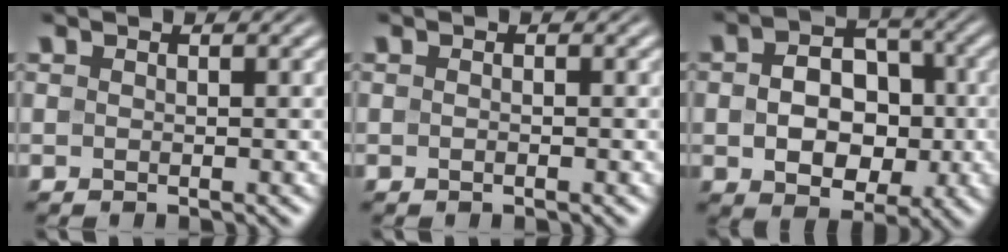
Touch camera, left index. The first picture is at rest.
{"total": 0.7, "force": [-0.4, 0.2, 0.5], "torque": [-0.009, -0.004, -0.010]}
{"total": 7.1, "force": [-1.0, 5.0, 5.0], "torque": [-0.084, -0.003, -0.017]}